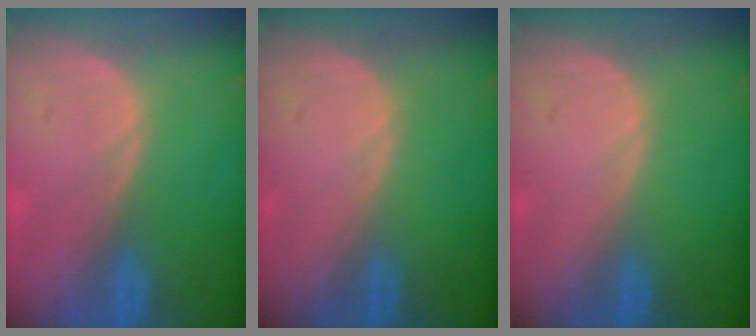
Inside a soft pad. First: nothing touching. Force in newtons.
{"total": 0.0}
{"total": 0.0}